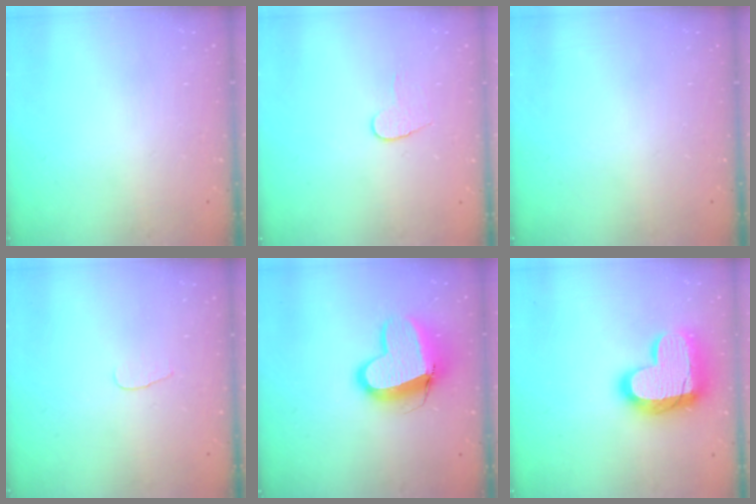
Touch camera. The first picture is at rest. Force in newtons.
{"total": 6.0, "press": 6.0, "slide": 0.5}
{"total": 0.0}
{"total": 2.8, "press": 2.8, "slide": 0.3}
{"total": 13.6, "press": 13.5, "slide": 1.7}
{"total": 19.3, "press": 19.2, "slide": 1.5}